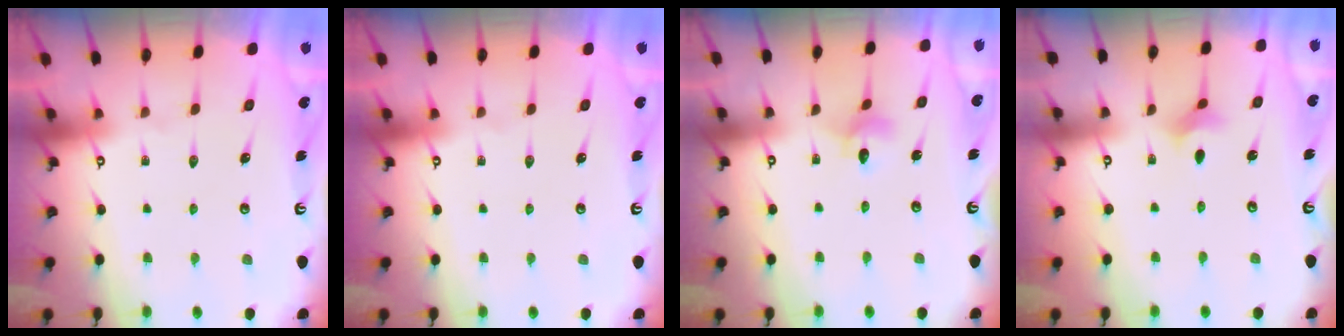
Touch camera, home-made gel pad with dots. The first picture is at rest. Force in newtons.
{"total": 0.0}
{"total": 3.9, "press": 3.9, "slide": 0.3}
{"total": 2.6, "press": 2.5, "slide": 0.7}